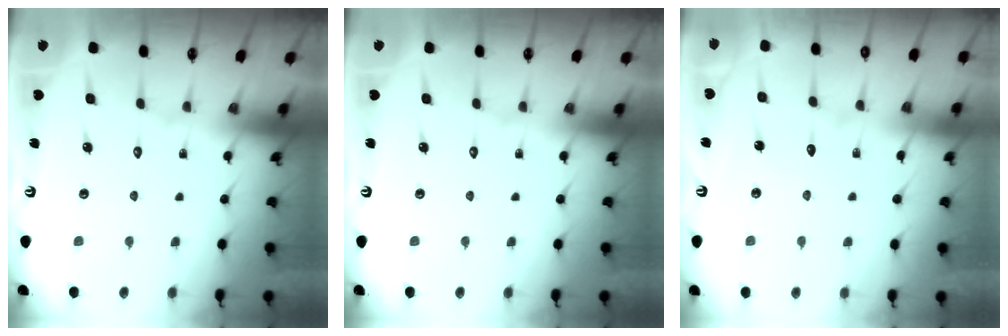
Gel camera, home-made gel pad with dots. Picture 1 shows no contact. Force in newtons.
{"total": 0.0}
{"total": 3.4, "press": 3.4, "slide": 0.4}